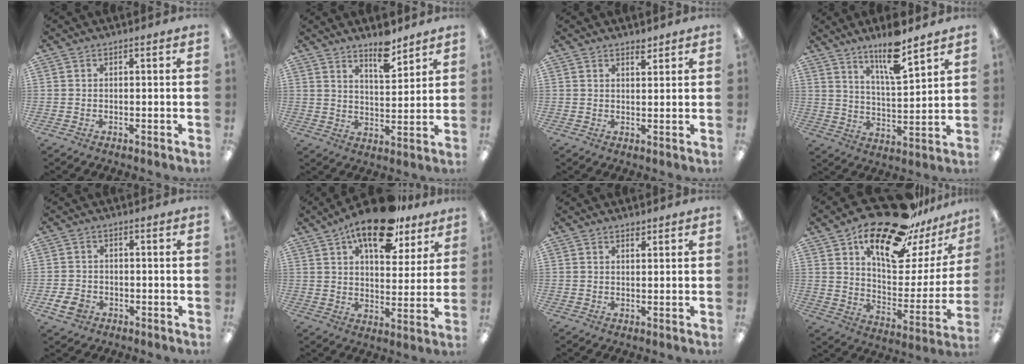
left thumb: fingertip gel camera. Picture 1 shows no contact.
{"total": 8.2, "force": [6.6, 2.5, 4.2], "torque": [-0.050, -0.048, 0.110]}
{"total": 2.5, "force": [2.1, 0.7, 1.0], "torque": [-0.006, -0.010, 0.036]}
{"total": 12.1, "force": [9.0, 2.7, 7.6], "torque": [-0.120, -0.054, 0.151]}
{"total": 4.0, "force": [-1.9, 2.9, 1.9], "torque": [-0.042, 0.005, -0.035]}
{"total": 17.0, "force": [11.5, 7.2, 10.3], "torque": [-0.156, -0.055, 0.192]}
{"total": 1.7, "force": [1.4, 0.5, 0.8], "torque": [-0.009, -0.004, 0.023]}
{"total": 24.6, "force": [18.1, 9.5, 13.8], "torque": [-0.201, -0.120, 0.301]}